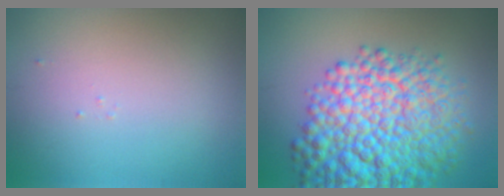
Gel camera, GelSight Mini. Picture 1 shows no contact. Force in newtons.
{"total": 11.8, "press": 11.8, "slide": 0.5}